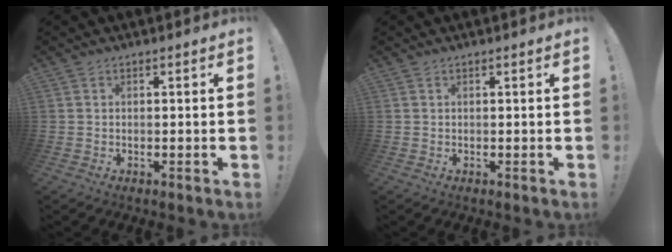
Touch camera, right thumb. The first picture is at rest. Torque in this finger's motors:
{"motor_torque": [0.00, 0.00, -0.08, 0.08, 0.00]}